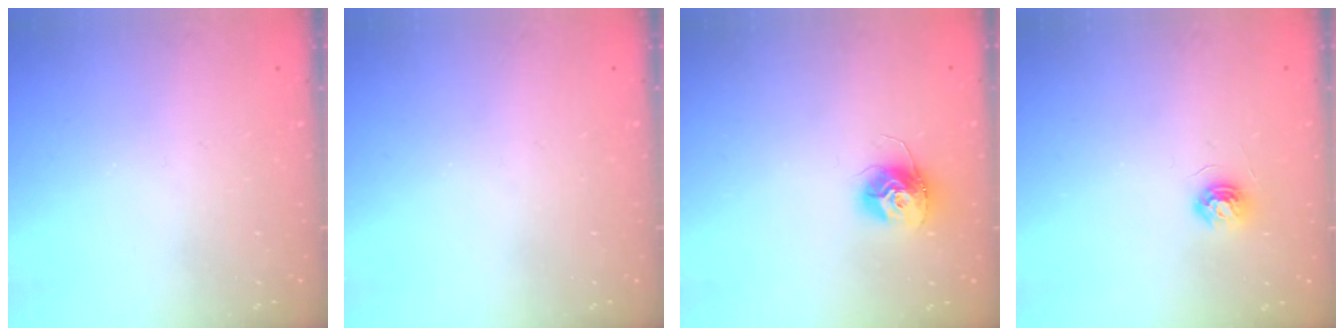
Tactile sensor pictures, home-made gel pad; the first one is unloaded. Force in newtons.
{"total": 0.0}
{"total": 11.1, "press": 11.1, "slide": 0.9}
{"total": 5.3, "press": 5.3, "slide": 0.6}